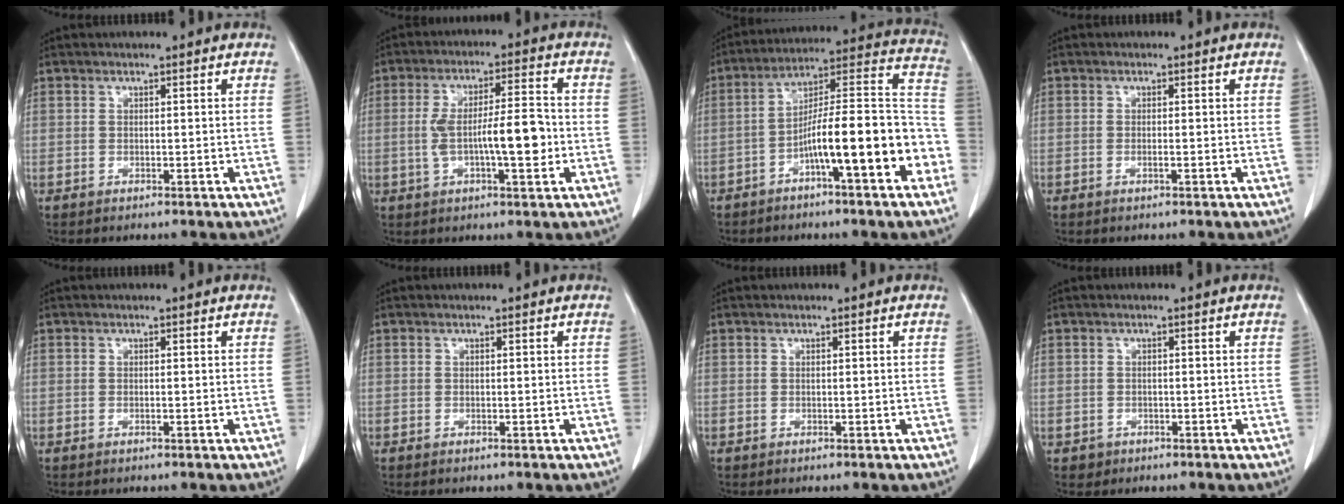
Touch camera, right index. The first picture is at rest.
{"total": 9.6, "force": [-1.4, 1.7, 9.4], "torque": [-0.164, 0.011, -0.024]}
{"total": 16.7, "force": [-6.3, 2.2, 15.4], "torque": [-0.224, 0.033, -0.099]}
{"total": 0.7, "force": [-0.2, 0.0, 0.6], "torque": [-0.013, -0.001, -0.003]}
{"total": 0.0}
{"total": 0.0}
{"total": 0.0}
{"total": 1.5, "force": [-0.7, 1.4, 0.0], "torque": [-0.002, 0.006, -0.010]}